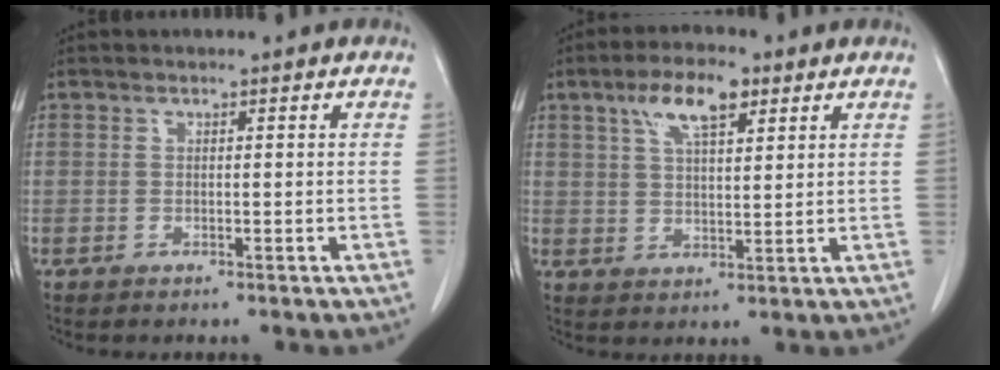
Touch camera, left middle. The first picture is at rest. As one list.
[{"total": 7.5, "force": [4.1, 2.4, 5.7], "torque": [-0.111, 0.013, 0.074]}]